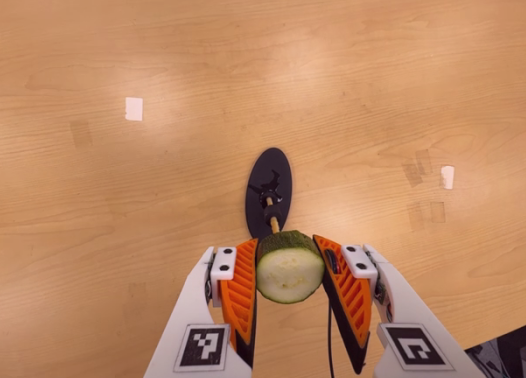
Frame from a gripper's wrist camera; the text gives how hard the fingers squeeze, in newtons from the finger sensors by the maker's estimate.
{"total": 10.5, "left": 10.2, "right": 10.8}